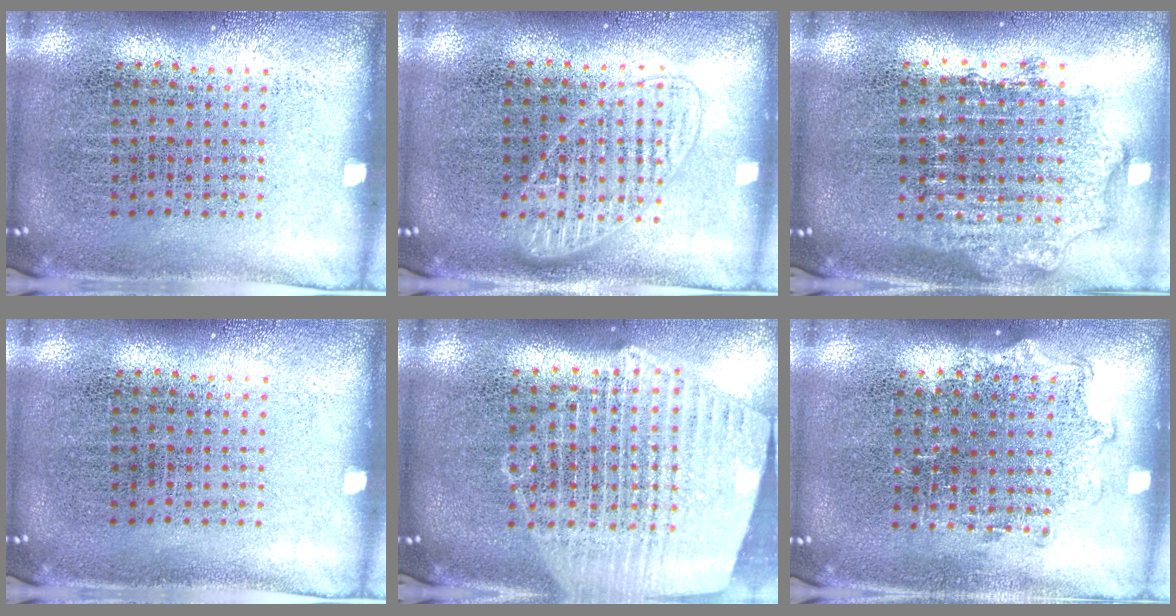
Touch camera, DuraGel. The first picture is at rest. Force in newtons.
{"total": 2.4, "press": 2.3, "slide": 0.4}
{"total": 1.9, "press": 1.5, "slide": 1.1}
{"total": 0.0}
{"total": 2.4, "press": 2.1, "slide": 1.2}
{"total": 1.1, "press": 1.0, "slide": 0.4}